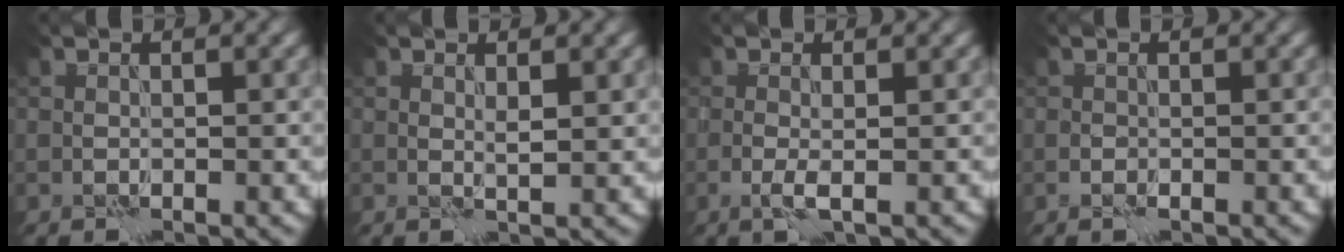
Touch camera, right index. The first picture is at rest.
{"total": 1.0, "force": [0.5, -0.1, 0.9], "torque": [-0.017, -0.004, 0.012]}
{"total": 1.4, "force": [-0.4, -0.1, 1.3], "torque": [-0.031, -0.002, -0.011]}
{"total": 0.6, "force": [-0.4, 0.1, 0.4], "torque": [-0.010, 0.000, -0.009]}